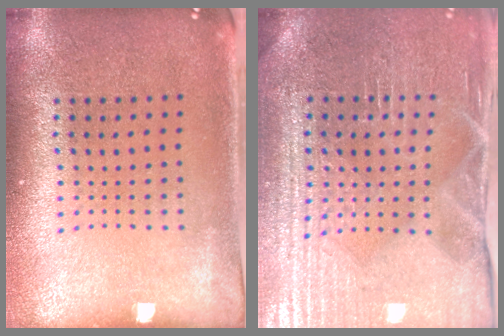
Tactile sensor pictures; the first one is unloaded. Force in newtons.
{"total": 4.3, "press": 4.2, "slide": 1.0}